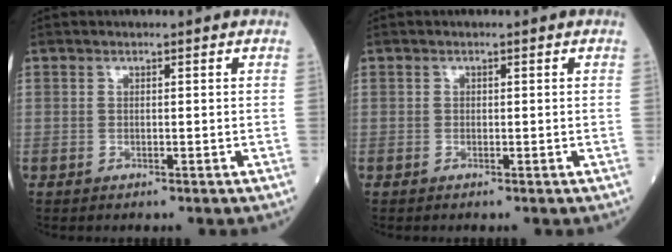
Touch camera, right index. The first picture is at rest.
{"total": 0.0}